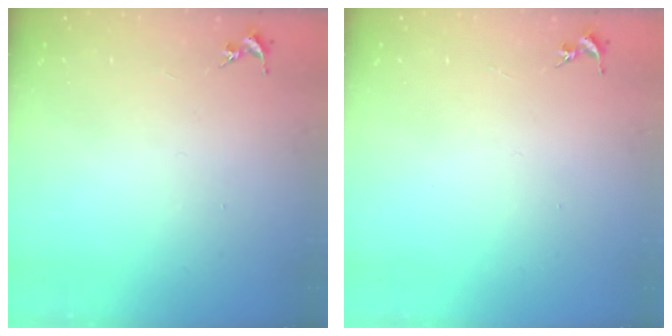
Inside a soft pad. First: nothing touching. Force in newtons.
{"total": 0.0}